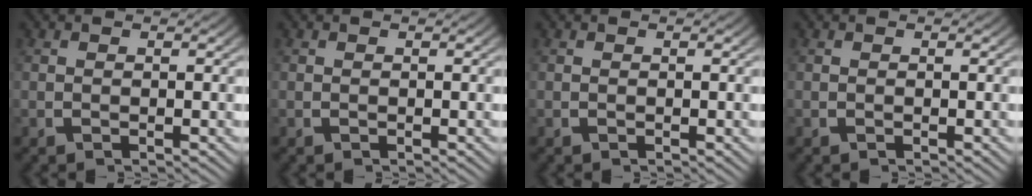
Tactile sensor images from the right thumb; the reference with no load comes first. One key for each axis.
{"total": 0.0}
{"total": 0.0}
{"total": 0.0}